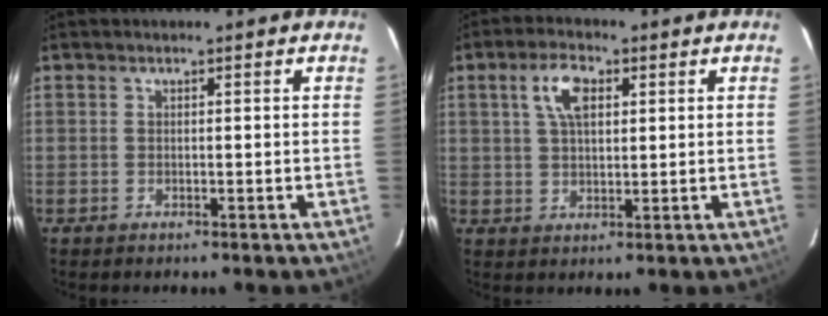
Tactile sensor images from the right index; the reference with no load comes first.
{"total": 6.2, "force": [2.3, 3.1, 4.9], "torque": [-0.093, 0.014, 0.042]}